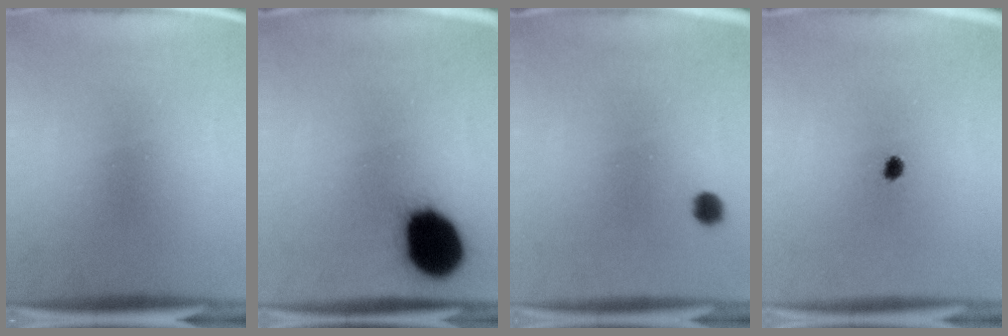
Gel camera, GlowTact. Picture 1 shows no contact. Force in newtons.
{"total": 19.4}
{"total": 1.8}
{"total": 1.8}